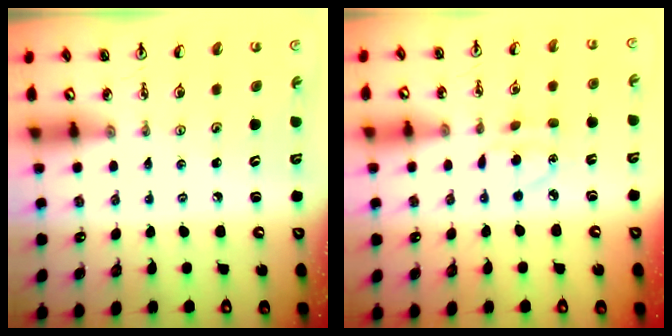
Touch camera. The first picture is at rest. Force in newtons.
{"total": 5.7, "press": 5.7, "slide": 0.7}